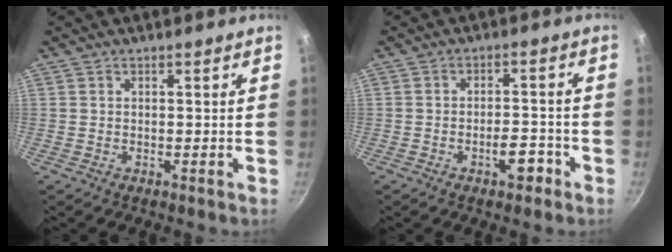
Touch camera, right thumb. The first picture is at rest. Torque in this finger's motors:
{"motor_torque": [2.53, 2.39, 0.77, -0.94, 0.25]}